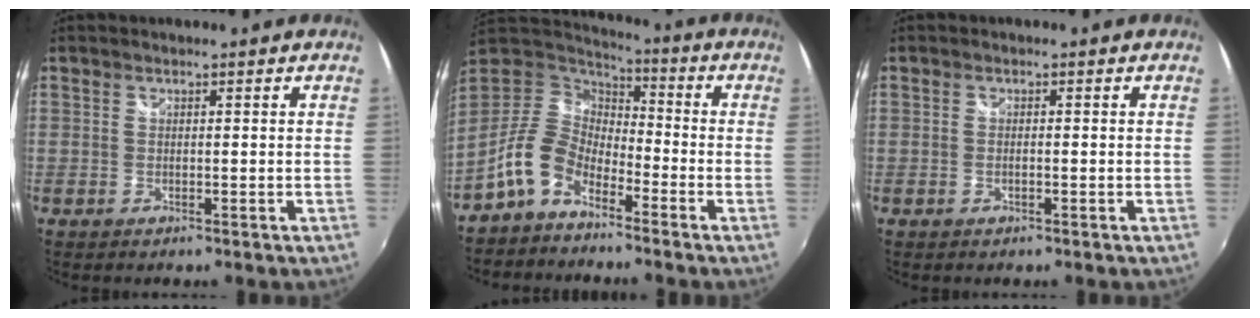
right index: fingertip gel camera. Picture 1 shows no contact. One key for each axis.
{"total": 10.4, "fx": -6.3, "fy": 5.9, "fz": 5.7, "tx": -0.119, "ty": 0.022, "tz": -0.129}
{"total": 0.6, "fx": -0.3, "fy": 0.2, "fz": 0.5, "tx": -0.012, "ty": -0.001, "tz": -0.005}